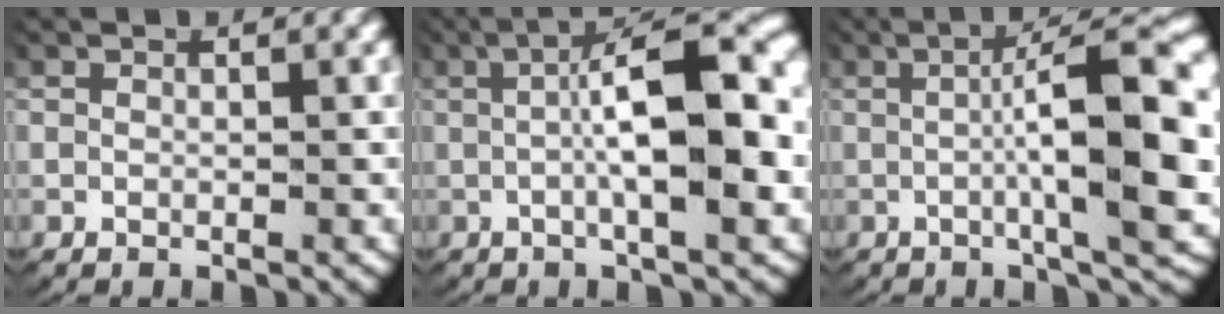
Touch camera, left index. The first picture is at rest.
{"total": 9.3, "force": [1.1, 2.9, 8.7], "torque": [-0.128, 0.015, 0.011]}
{"total": 9.2, "force": [0.3, 2.1, 9.0], "torque": [-0.129, 0.009, 0.004]}